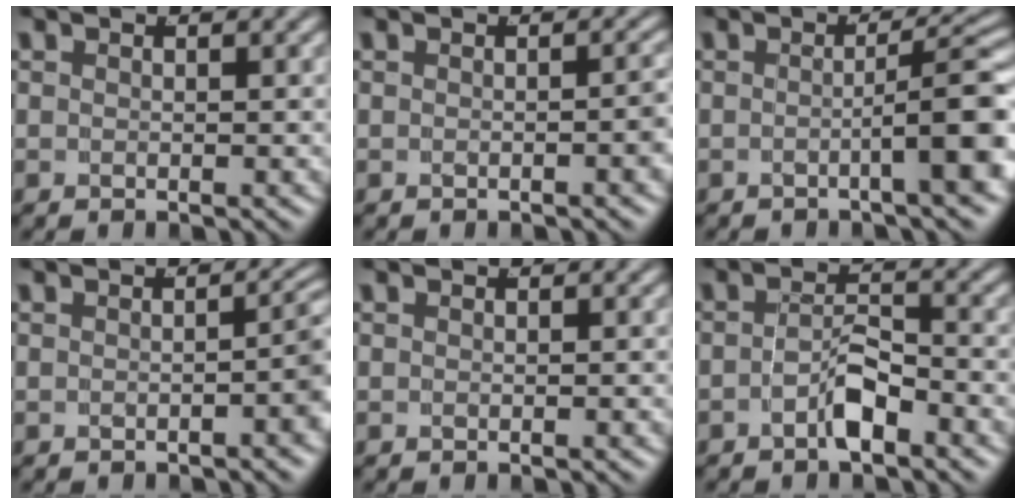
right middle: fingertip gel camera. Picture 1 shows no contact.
{"total": 1.1, "force": [-0.5, -0.1, 0.9], "torque": [-0.011, 0.006, -0.009]}
{"total": 5.4, "force": [-1.6, 0.8, 5.1], "torque": [-0.054, 0.007, -0.026]}
{"total": 2.4, "force": [-0.7, 0.5, 2.3], "torque": [-0.020, 0.007, -0.012]}
{"total": 0.0}
{"total": 2.9, "force": [-2.1, 0.9, 1.9], "torque": [-0.027, -0.006, -0.034]}